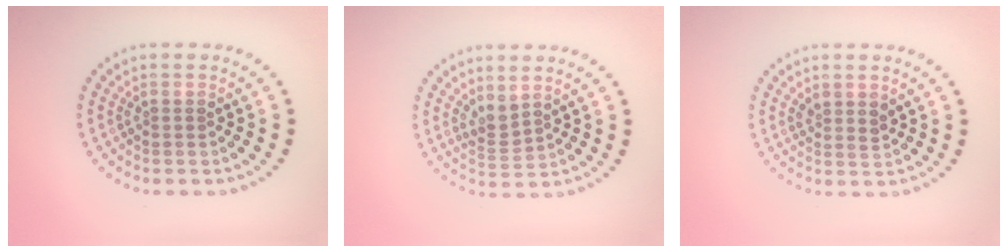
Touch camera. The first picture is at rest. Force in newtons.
{"total": 1.7, "press": 1.4, "slide": 1.0}
{"total": 1.3, "press": 1.1, "slide": 0.7}